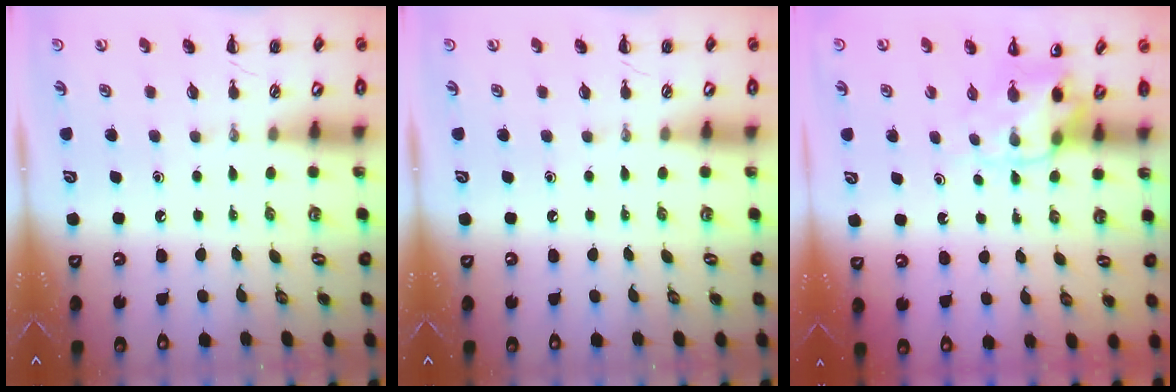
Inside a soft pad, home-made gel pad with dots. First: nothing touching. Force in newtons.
{"total": 0.0}
{"total": 5.1, "press": 5.0, "slide": 0.9}